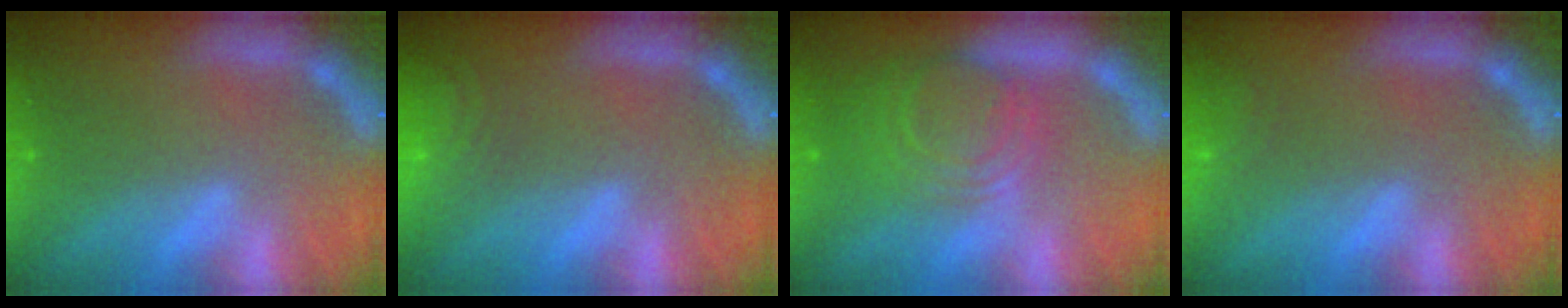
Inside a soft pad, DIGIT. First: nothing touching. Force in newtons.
{"total": 7.5}
{"total": 8.5}
{"total": 2.5}